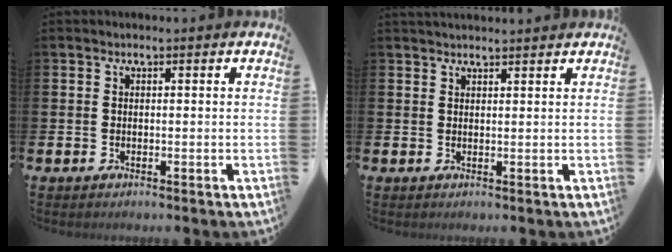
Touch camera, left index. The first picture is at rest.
{"total": 1.7, "force": [1.7, 0.1, 0.1], "torque": [0.006, -0.008, 0.029]}